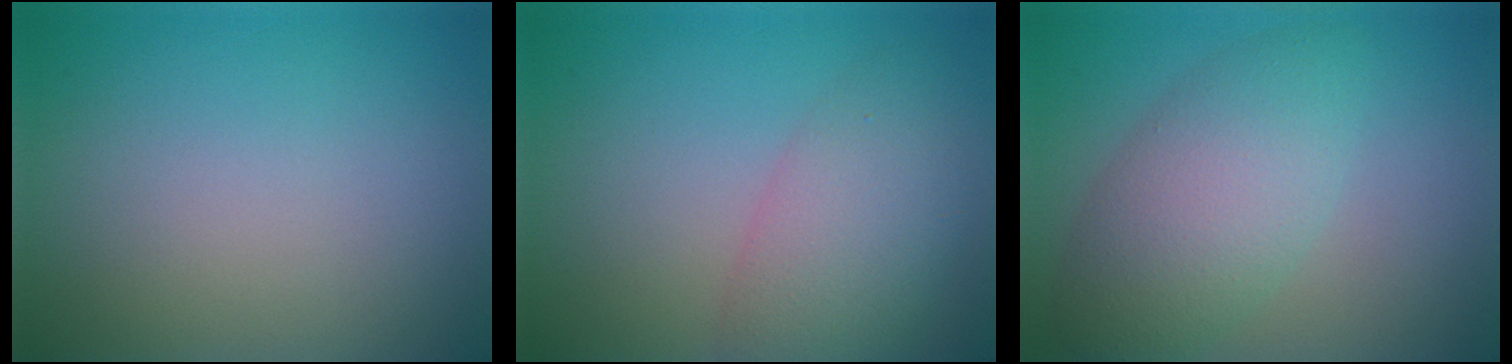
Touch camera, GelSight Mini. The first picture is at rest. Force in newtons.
{"total": 5.3, "press": 5.2, "slide": 0.4}
{"total": 5.7, "press": 5.7, "slide": 0.0}